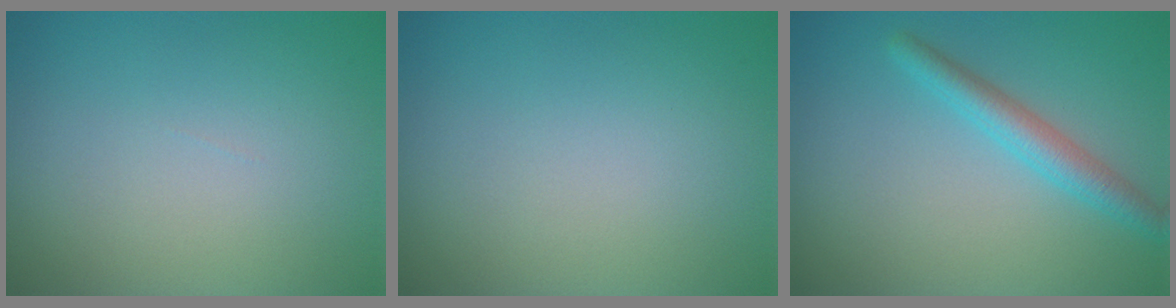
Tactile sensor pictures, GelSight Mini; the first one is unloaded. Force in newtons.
{"total": 0.0}
{"total": 2.9, "press": 2.9, "slide": 0.2}